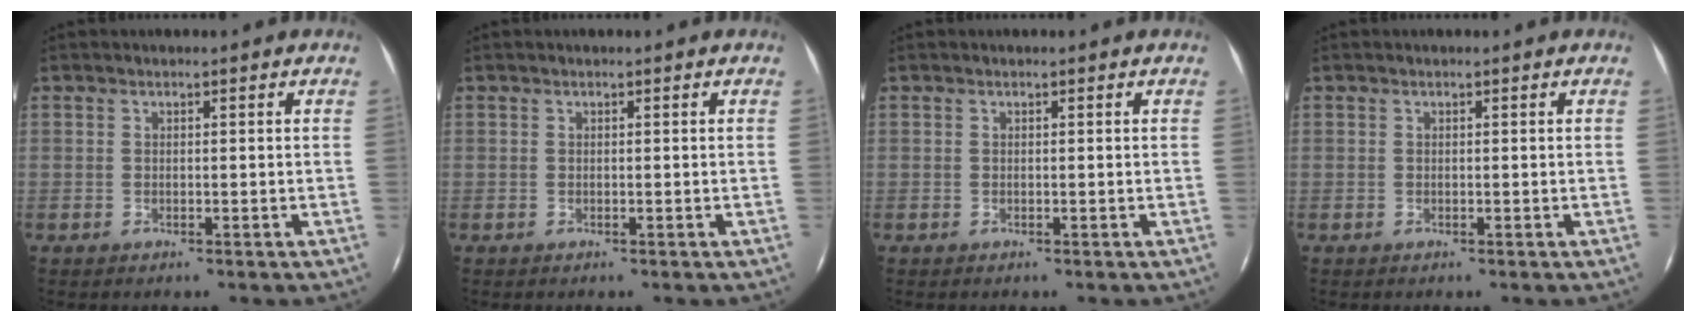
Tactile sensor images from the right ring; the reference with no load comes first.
{"total": 0.0}
{"total": 0.0}
{"total": 0.0}